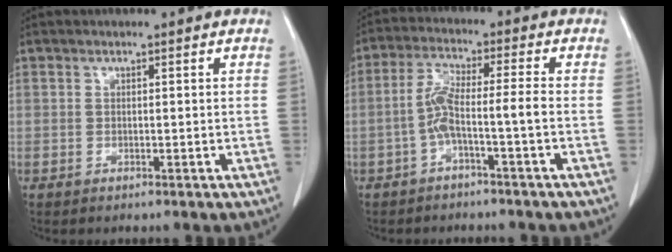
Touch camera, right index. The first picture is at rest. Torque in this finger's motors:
{"motor_torque": [0.81, -0.29, 0.49, 0.15]}